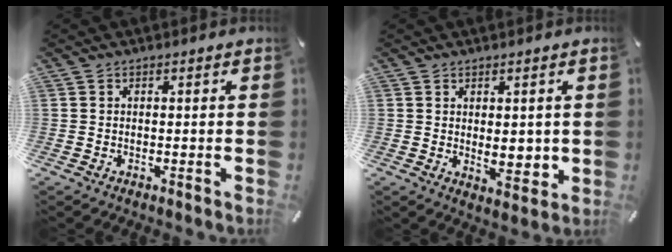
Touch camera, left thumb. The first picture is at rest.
{"total": 4.6, "force": [1.0, 3.1, 3.3], "torque": [-0.039, -0.003, 0.017]}